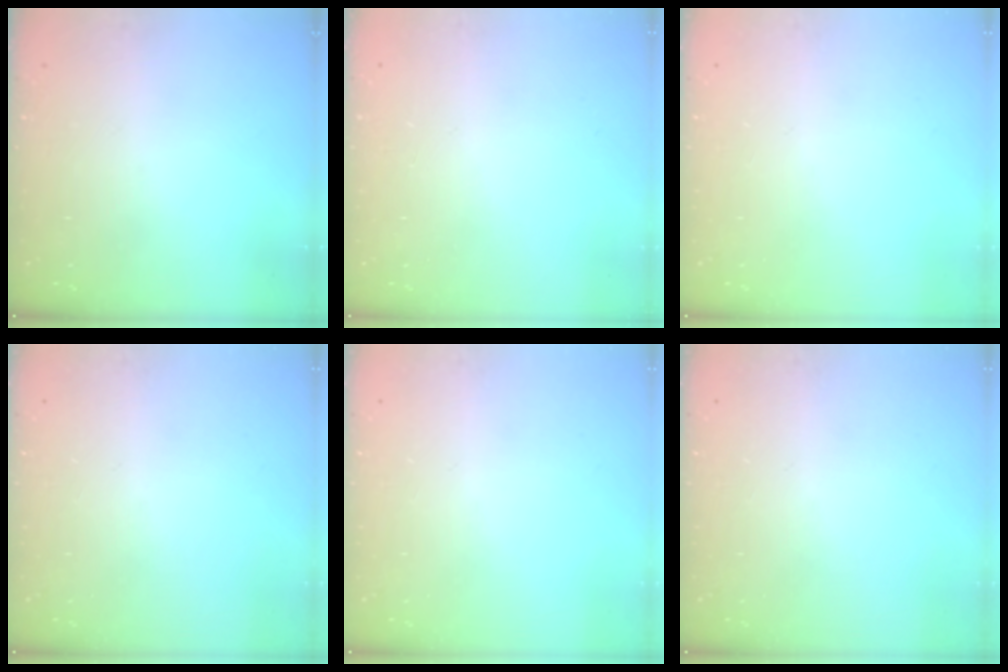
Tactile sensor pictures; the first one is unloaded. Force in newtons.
{"total": 2.6, "press": 2.6, "slide": 0.2}
{"total": 0.0}
{"total": 0.0}
{"total": 0.0}
{"total": 0.0}